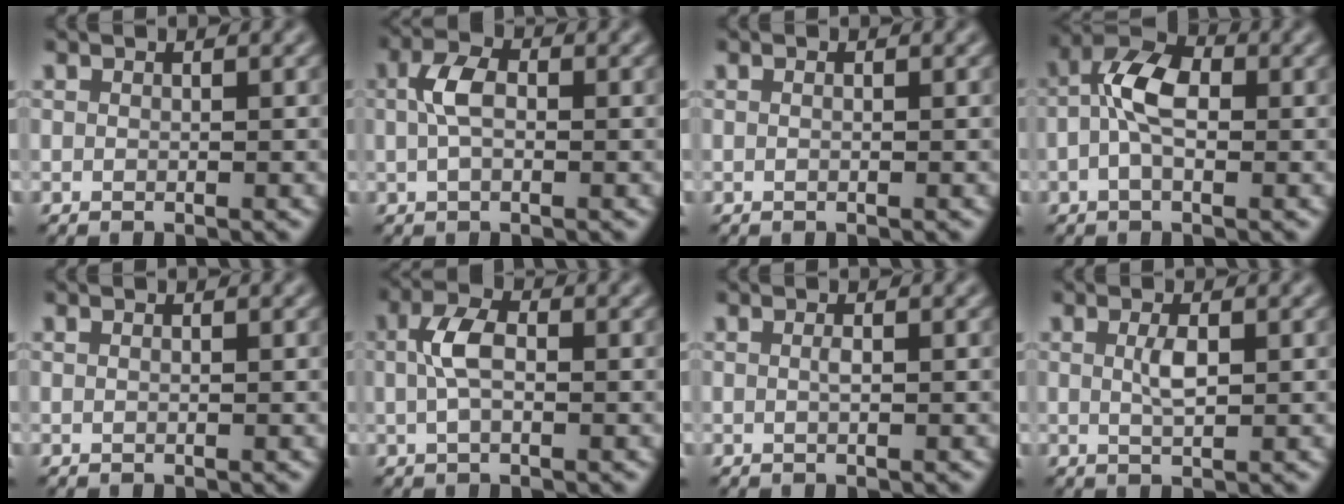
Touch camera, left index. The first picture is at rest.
{"total": 3.0, "force": [0.3, 1.7, 2.4], "torque": [-0.052, 0.008, 0.000]}
{"total": 0.0}
{"total": 4.8, "force": [-0.4, 2.6, 4.1], "torque": [-0.080, 0.015, -0.018]}
{"total": 0.0}
{"total": 3.3, "force": [0.2, 1.7, 2.8], "torque": [-0.058, 0.008, -0.002]}
{"total": 0.5, "force": [0.1, 0.0, 0.5], "torque": [-0.013, 0.003, 0.001]}
{"total": 1.8, "force": [0.3, 0.5, 1.7], "torque": [-0.037, 0.003, 0.006]}